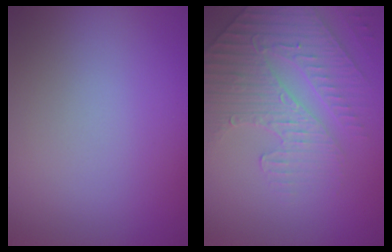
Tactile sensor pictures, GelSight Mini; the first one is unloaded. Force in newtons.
{"total": 4.0, "press": 3.8, "slide": 1.2}